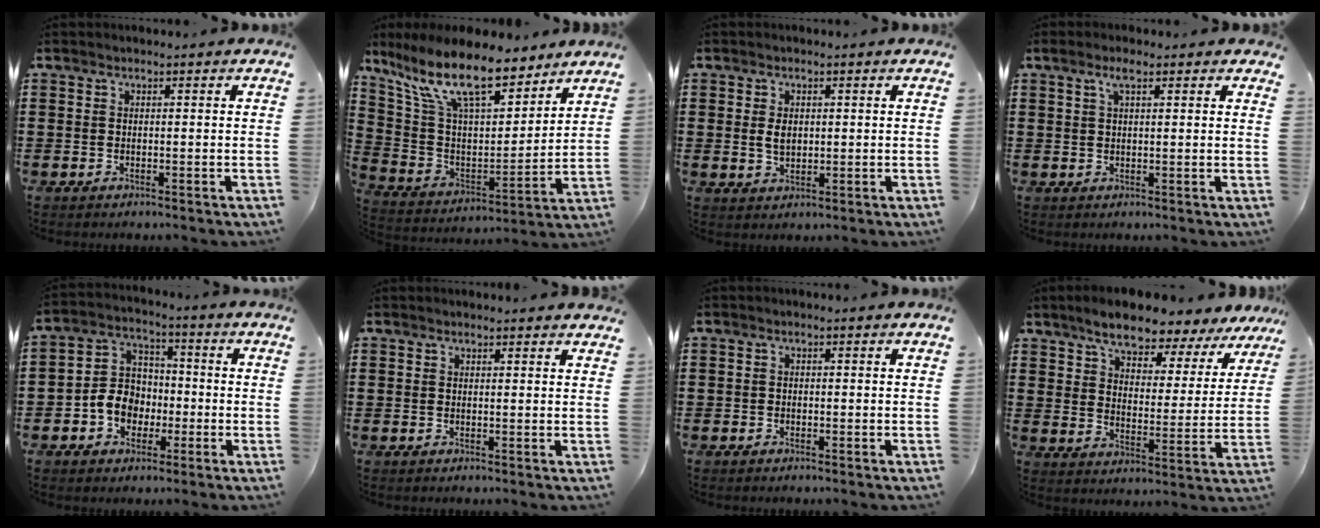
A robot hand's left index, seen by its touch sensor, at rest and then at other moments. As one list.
[{"total": 14.3, "force": [10.5, 3.9, 9.0], "torque": [-0.209, -0.057, 0.179]}, {"total": 2.7, "force": [0.4, 1.7, 2.1], "torque": [-0.036, 0.003, 0.005]}, {"total": 3.2, "force": [2.0, 0.7, 2.4], "torque": [-0.052, 0.003, 0.034]}, {"total": 7.1, "force": [-2.3, 6.0, 3.0], "torque": [-0.079, 0.019, -0.045]}, {"total": 1.1, "force": [1.0, 0.0, 0.4], "torque": [-0.009, -0.001, 0.020]}, {"total": 0.6, "force": [-0.4, 0.4, 0.2], "torque": [-0.005, 0.000, -0.008]}, {"total": 7.3, "force": [6.7, 1.2, 2.7], "torque": [-0.075, -0.034, 0.115]}]